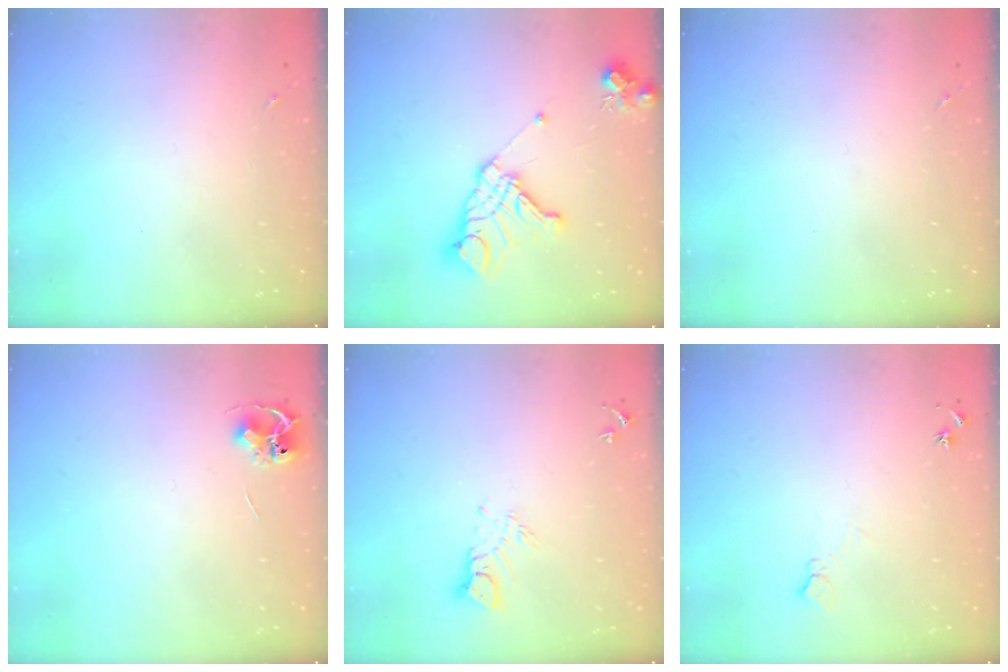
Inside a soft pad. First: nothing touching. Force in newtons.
{"total": 15.8, "press": 15.7, "slide": 1.7}
{"total": 0.0}
{"total": 6.5, "press": 6.5, "slide": 0.5}
{"total": 5.7, "press": 5.7, "slide": 0.5}
{"total": 6.2, "press": 6.1, "slide": 0.8}